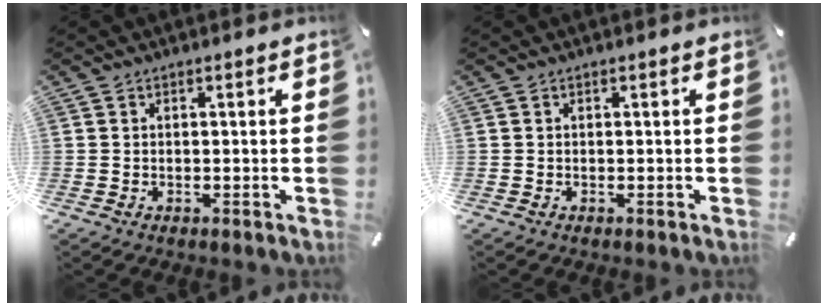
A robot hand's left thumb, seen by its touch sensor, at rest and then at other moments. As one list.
[{"total": 0.0}]